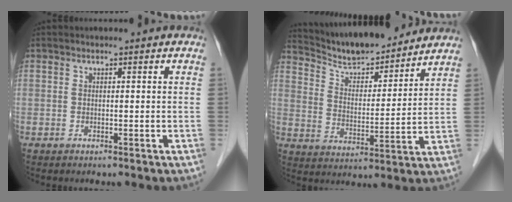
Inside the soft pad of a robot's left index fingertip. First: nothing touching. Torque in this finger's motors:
{"motor_torque": [0.20, -0.27, 0.16, 0.09]}